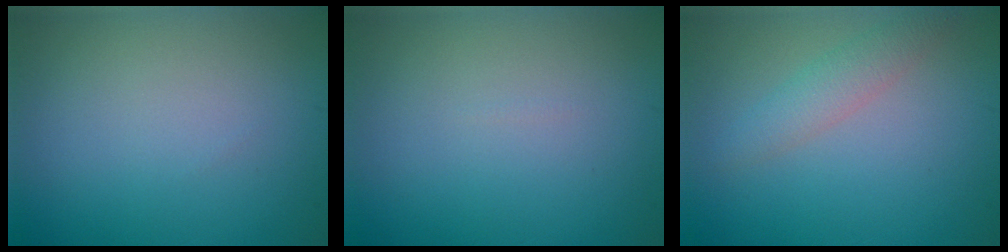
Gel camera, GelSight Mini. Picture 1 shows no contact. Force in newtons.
{"total": 0.0}
{"total": 2.2, "press": 2.2, "slide": 0.1}